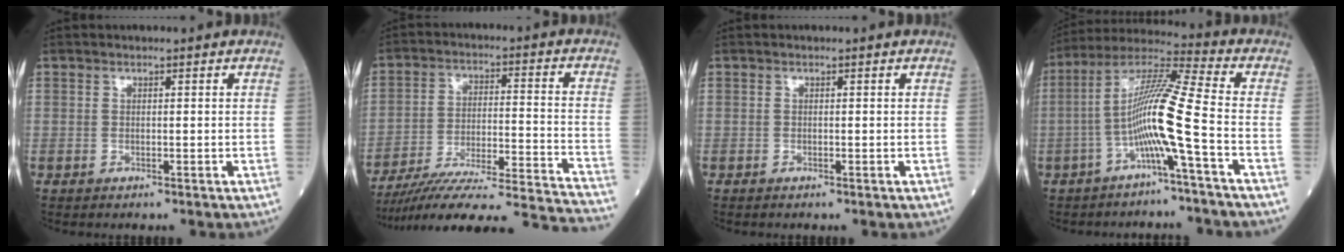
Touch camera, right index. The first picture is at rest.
{"total": 26.8, "force": [-24.6, -0.7, 10.5], "torque": [-0.097, -0.026, -0.346]}
{"total": 0.0}
{"total": 10.7, "force": [-3.3, -1.6, 10.0], "torque": [-0.198, 0.017, -0.067]}